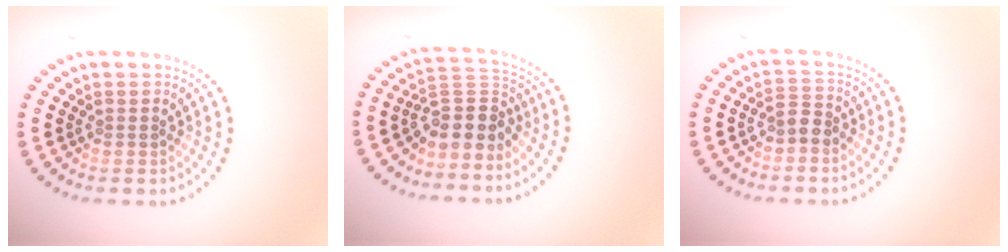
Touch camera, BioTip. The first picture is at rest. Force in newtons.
{"total": 3.9, "press": 3.3, "slide": 2.2}
{"total": 1.7, "press": 1.4, "slide": 0.9}